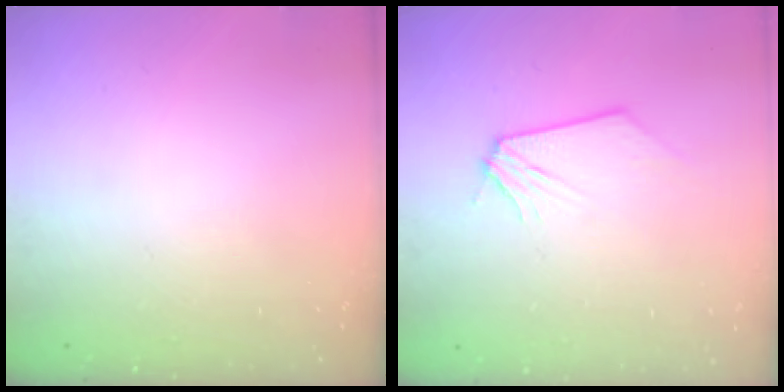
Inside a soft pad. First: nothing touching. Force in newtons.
{"total": 0.0}